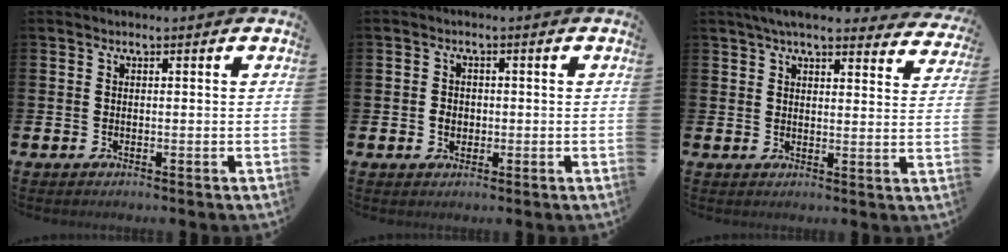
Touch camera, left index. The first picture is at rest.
{"total": 2.0, "force": [-0.2, 1.7, 0.9], "torque": [-0.011, 0.005, -0.008]}
{"total": 5.7, "force": [5.2, 0.9, 2.2], "torque": [-0.048, -0.020, 0.093]}